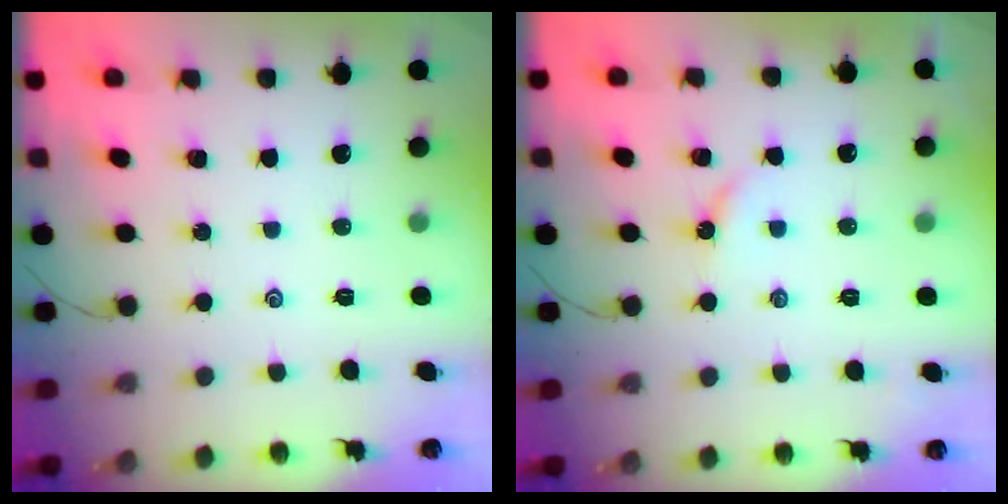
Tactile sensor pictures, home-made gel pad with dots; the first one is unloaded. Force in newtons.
{"total": 2.7, "press": 2.7, "slide": 0.3}